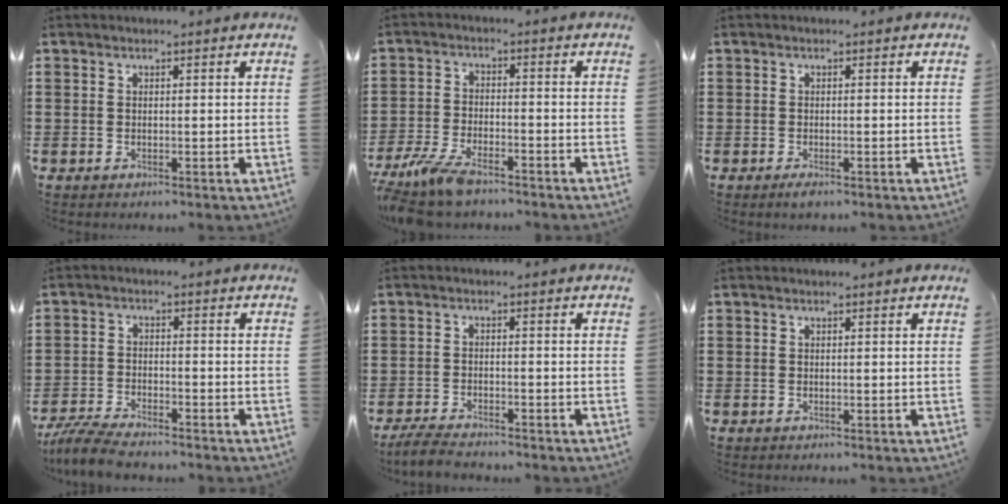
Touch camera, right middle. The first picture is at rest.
{"total": 6.2, "force": [-5.0, 1.7, 3.3], "torque": [-0.085, -0.005, -0.099]}
{"total": 0.9, "force": [-0.5, 0.1, 0.8], "torque": [-0.014, -0.004, -0.008]}
{"total": 5.3, "force": [-5.1, 0.5, 1.6], "torque": [-0.045, -0.007, -0.102]}
{"total": 3.7, "force": [-3.6, 0.4, 1.0], "torque": [-0.033, -0.005, -0.075]}
{"total": 0.0}